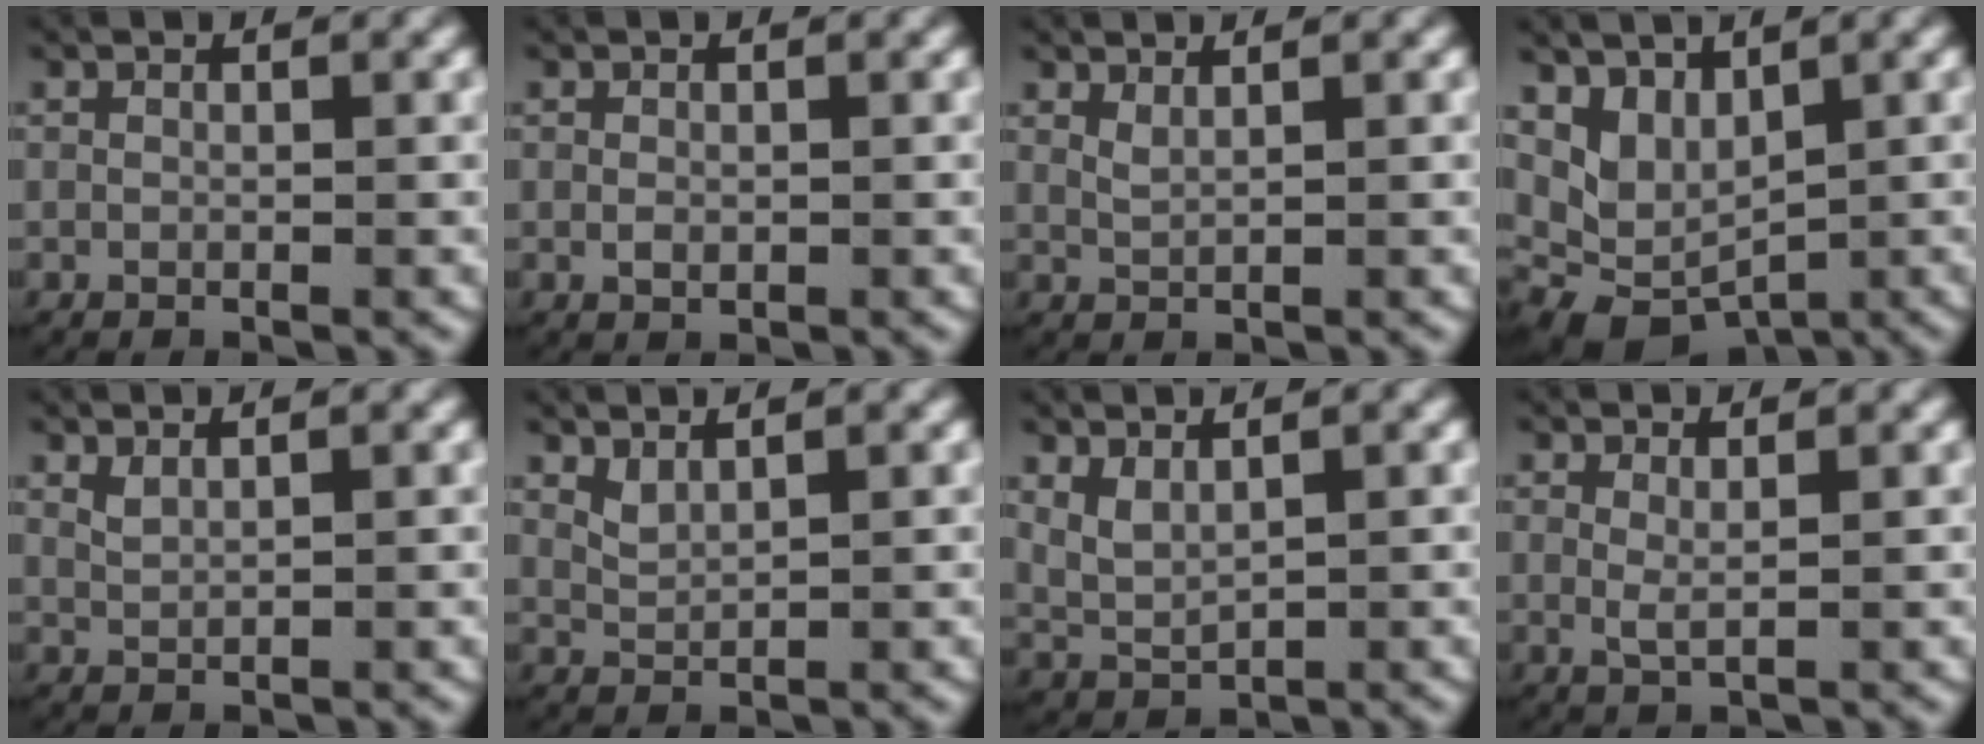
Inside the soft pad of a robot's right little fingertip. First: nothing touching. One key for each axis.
{"total": 0.8, "fx": -0.1, "fy": 0.5, "fz": 0.6, "tx": -0.018, "ty": -0.006, "tz": 0.005}
{"total": 1.3, "fx": 1.0, "fy": 0.2, "fz": 0.8, "tx": -0.020, "ty": -0.004, "tz": 0.024}
{"total": 8.1, "fx": -1.5, "fy": 6.7, "fz": 4.2, "tx": -0.101, "ty": -0.030, "tz": -0.020}
{"total": 1.4, "fx": 1.1, "fy": 0.3, "fz": 0.7, "tx": -0.020, "ty": -0.001, "tz": 0.025}
{"total": 1.9, "fx": 1.3, "fy": 0.7, "fz": 1.1, "tx": -0.028, "ty": -0.002, "tz": 0.030}
{"total": 3.3, "fx": 1.0, "fy": 2.5, "fz": 1.9, "tx": -0.053, "ty": -0.006, "tz": 0.026}
{"total": 1.3, "fx": 0.7, "fy": 0.2, "fz": 1.1, "tx": -0.028, "ty": -0.011, "tz": 0.018}